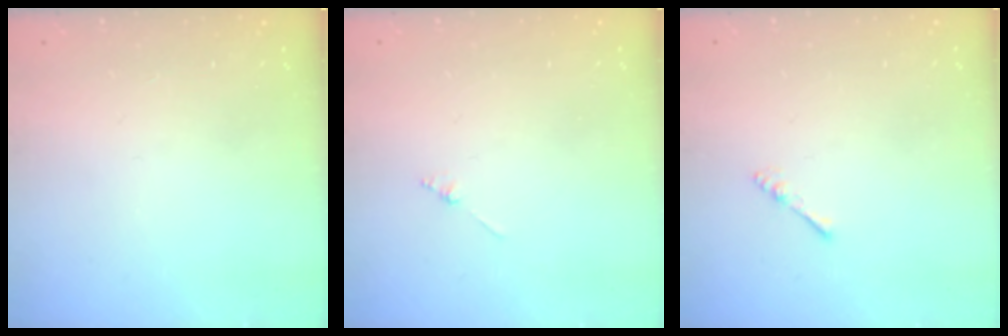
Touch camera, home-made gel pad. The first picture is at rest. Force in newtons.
{"total": 0.8, "press": 0.8, "slide": 0.2}
{"total": 2.2, "press": 2.2, "slide": 0.4}